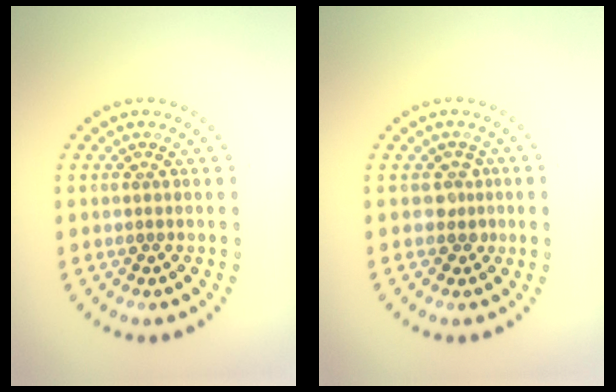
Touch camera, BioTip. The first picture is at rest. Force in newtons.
{"total": 1.5, "press": 1.2, "slide": 0.9}